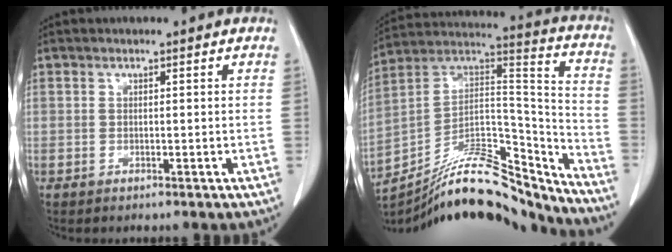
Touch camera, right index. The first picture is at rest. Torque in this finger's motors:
{"motor_torque": [0.24, -0.32, 0.09, 0.05]}